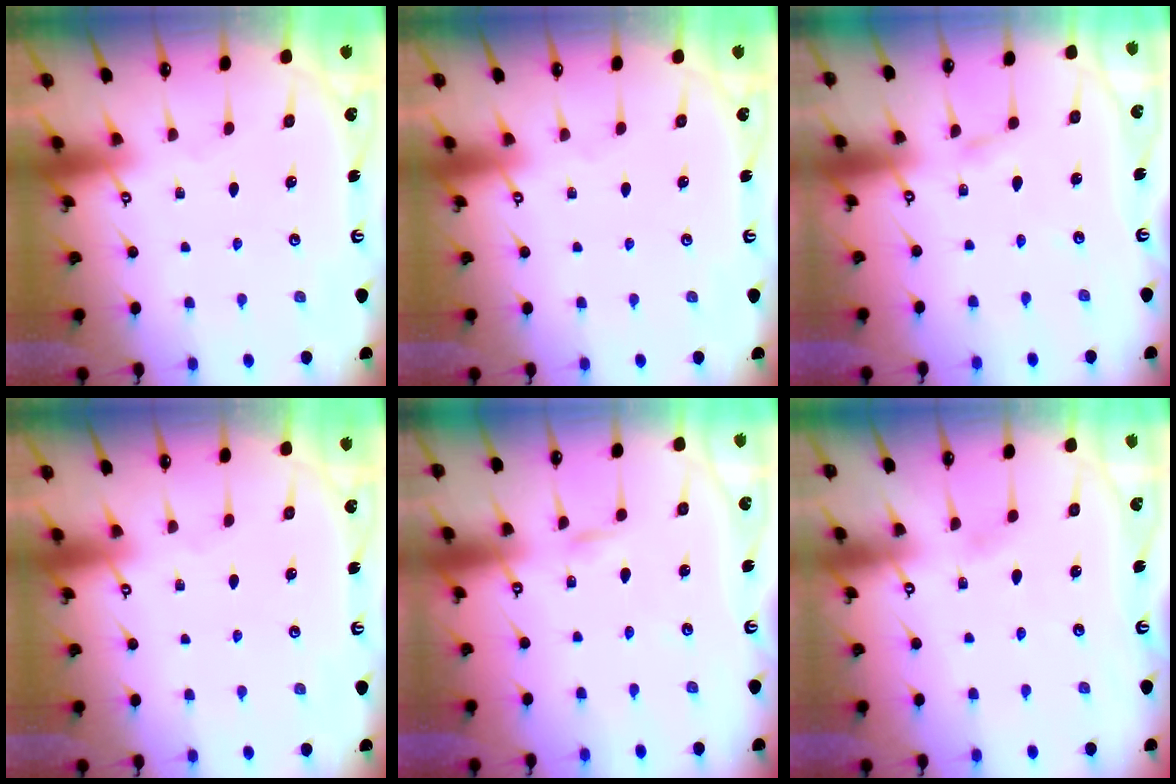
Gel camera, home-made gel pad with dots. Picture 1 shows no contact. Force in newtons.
{"total": 0.0}
{"total": 2.1, "press": 2.1, "slide": 0.2}
{"total": 0.0}
{"total": 2.8, "press": 2.8, "slide": 0.3}
{"total": 4.6, "press": 4.5, "slide": 0.5}